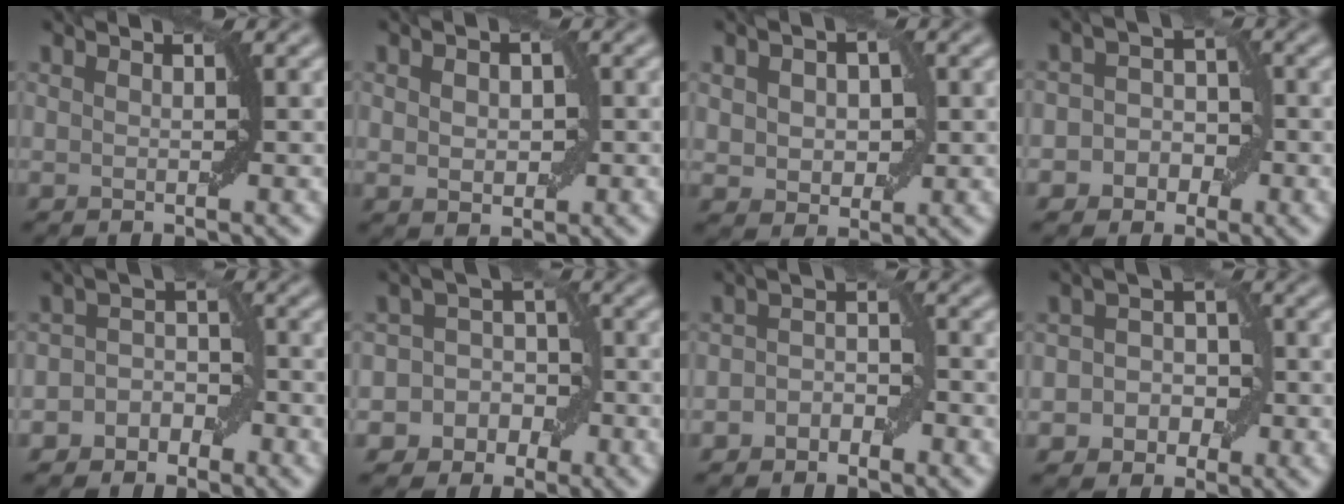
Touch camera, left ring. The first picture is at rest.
{"total": 2.4, "force": [0.1, 1.6, 1.8], "torque": [-0.029, 0.002, 0.001]}
{"total": 3.9, "force": [0.5, 2.8, 2.7], "torque": [-0.043, 0.003, 0.007]}
{"total": 3.9, "force": [-1.2, 3.4, 1.6], "torque": [0.013, 0.011, -0.033]}
{"total": 3.2, "force": [-1.6, 2.5, 1.0], "torque": [0.023, 0.011, -0.039]}
{"total": 6.9, "force": [-2.6, 6.2, 1.2], "torque": [-0.004, 0.023, -0.068]}
{"total": 2.3, "force": [-1.3, 1.5, 1.1], "torque": [-0.015, 0.009, -0.027]}
{"total": 3.8, "force": [-1.0, 3.2, 1.7], "torque": [0.009, 0.006, -0.028]}